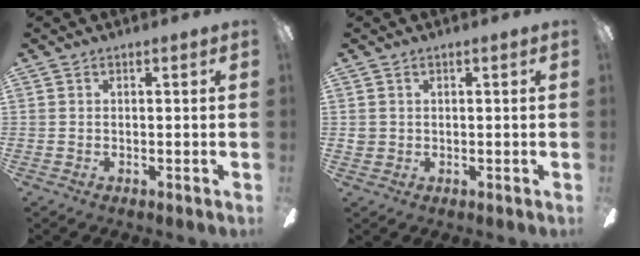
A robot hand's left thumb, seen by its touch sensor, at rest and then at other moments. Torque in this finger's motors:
{"motor_torque": [-0.10, 0.52, 0.11, -0.32, 0.00]}